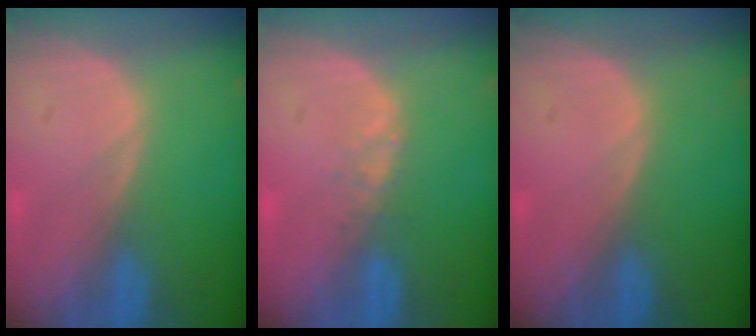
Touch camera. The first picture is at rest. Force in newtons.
{"total": 1.4, "press": 1.4, "slide": 0.2}
{"total": 0.0}